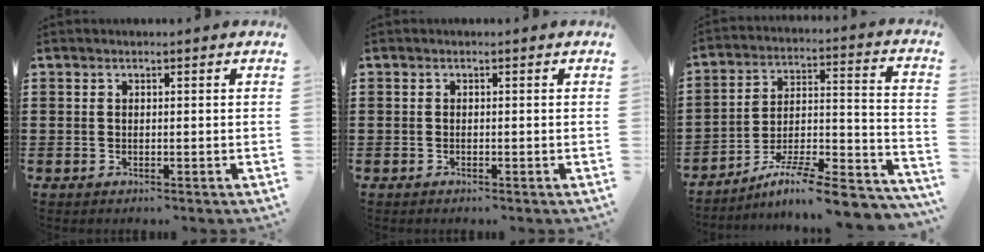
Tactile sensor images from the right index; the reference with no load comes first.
{"total": 0.0}
{"total": 9.4, "force": [-7.7, 0.7, 5.4], "torque": [-0.082, 0.004, -0.152]}